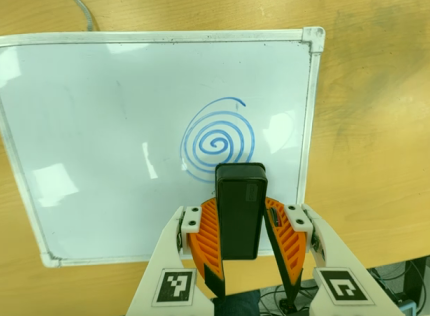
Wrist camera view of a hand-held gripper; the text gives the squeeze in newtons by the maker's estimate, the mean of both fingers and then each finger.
{"total": 4.9, "left": 4.4, "right": 5.5}